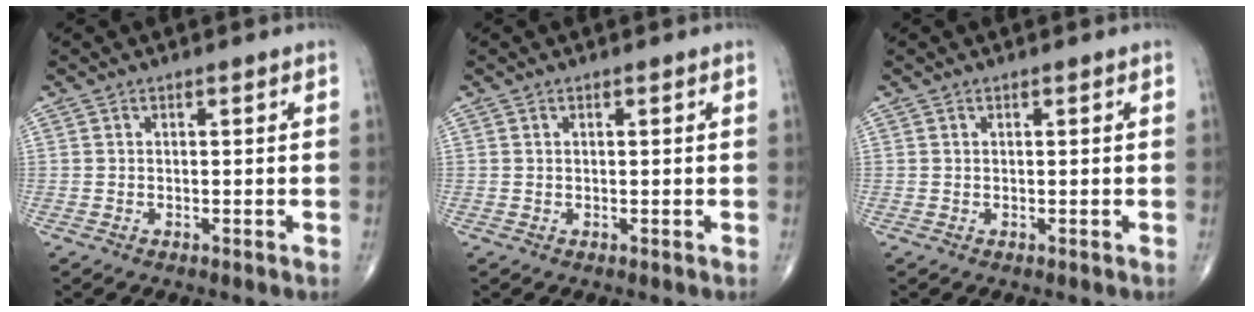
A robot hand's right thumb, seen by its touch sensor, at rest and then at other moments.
{"total": 0.0}
{"total": 0.0}